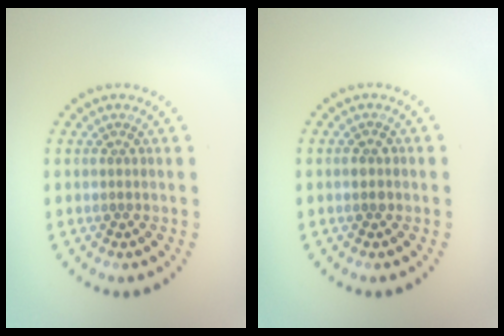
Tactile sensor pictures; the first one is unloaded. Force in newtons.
{"total": 1.0, "press": 1.0, "slide": 0.1}